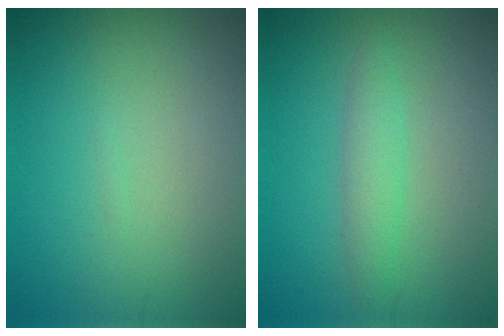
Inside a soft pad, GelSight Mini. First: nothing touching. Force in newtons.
{"total": 1.9, "press": 1.9, "slide": 0.0}